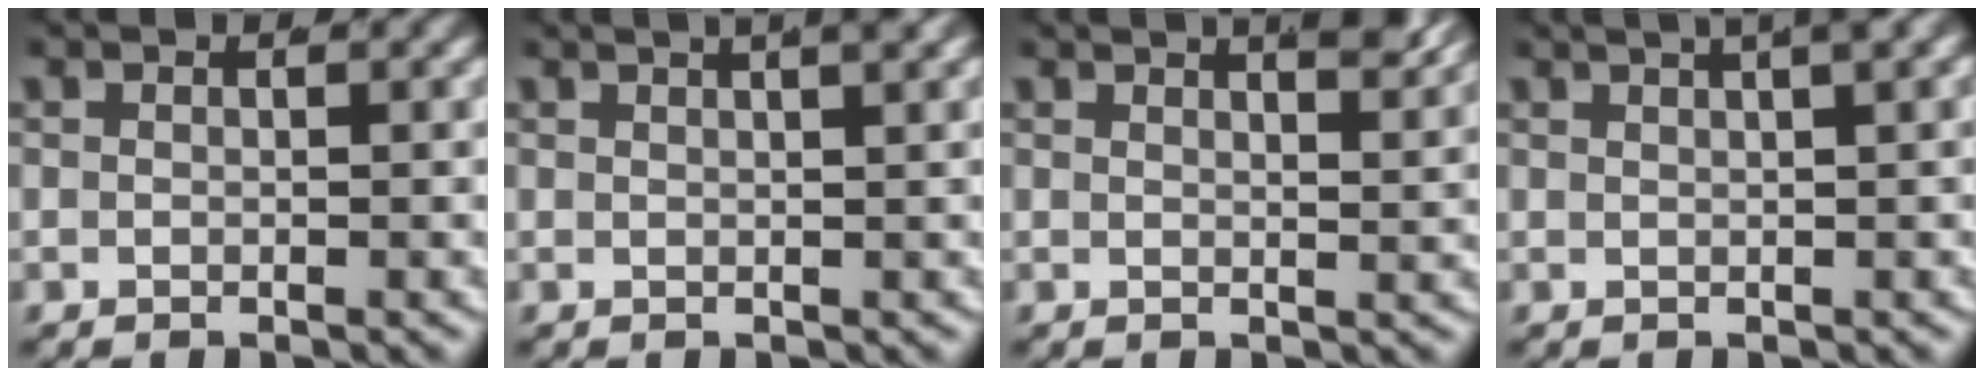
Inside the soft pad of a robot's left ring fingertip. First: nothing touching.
{"total": 4.3, "force": [2.8, 0.8, 3.2], "torque": [-0.027, 0.020, 0.038]}
{"total": 4.0, "force": [3.0, 0.4, 2.6], "torque": [-0.026, -0.002, 0.049]}
{"total": 5.6, "force": [3.4, 1.4, 4.2], "torque": [-0.039, 0.027, 0.046]}